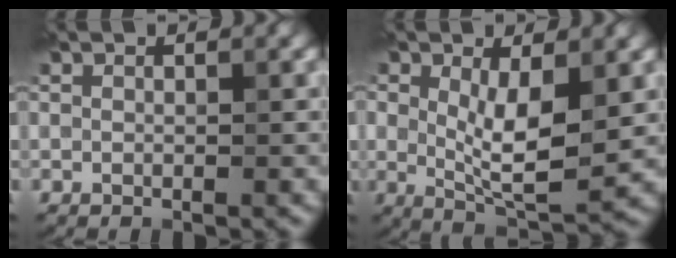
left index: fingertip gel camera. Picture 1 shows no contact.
{"total": 5.9, "force": [0.5, 2.6, 5.3], "torque": [-0.107, -0.011, 0.014]}